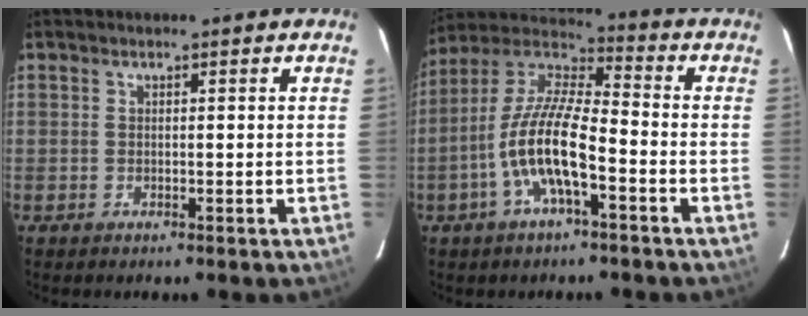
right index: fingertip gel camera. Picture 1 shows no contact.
{"total": 13.2, "force": [-5.0, 3.6, 11.7], "torque": [-0.237, 0.000, -0.099]}